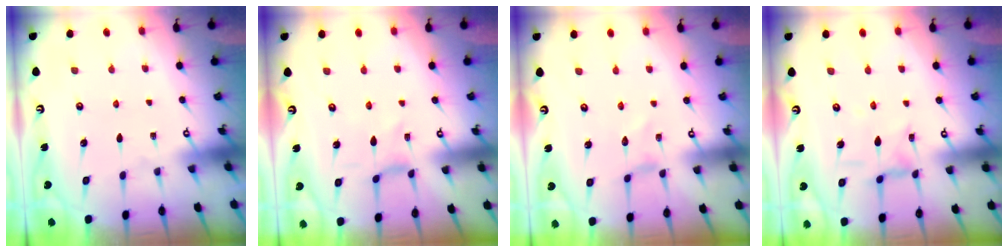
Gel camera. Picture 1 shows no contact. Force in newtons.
{"total": 0.6, "press": 0.5, "slide": 0.3}
{"total": 0.0}
{"total": 3.5, "press": 3.5, "slide": 0.3}